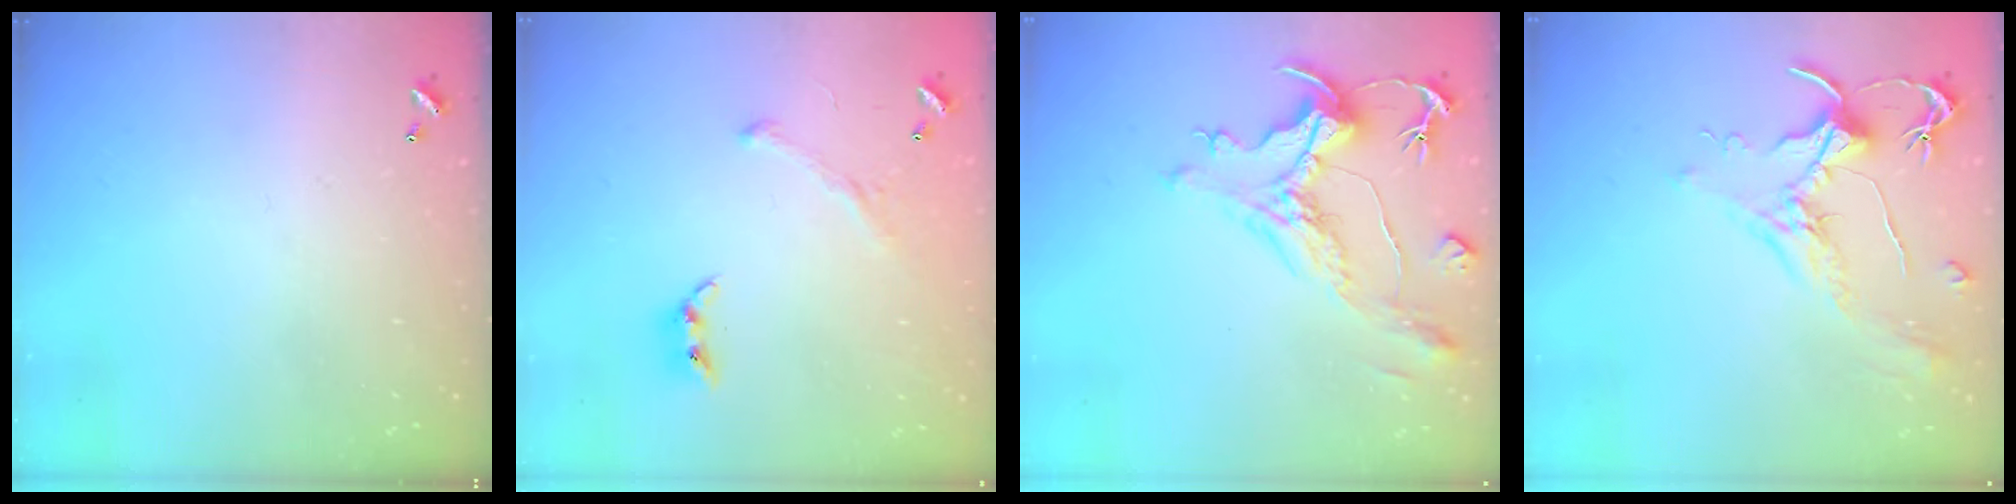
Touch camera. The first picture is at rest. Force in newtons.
{"total": 2.2, "press": 2.0, "slide": 1.1}
{"total": 1.9, "press": 0.9, "slide": 1.6}
{"total": 1.8, "press": 1.7, "slide": 0.8}